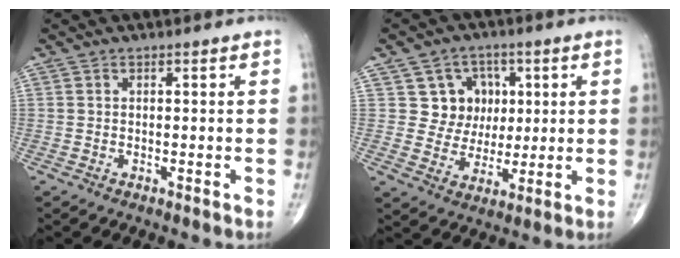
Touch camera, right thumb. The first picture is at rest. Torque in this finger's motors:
{"motor_torque": [-0.51, 0.67, 0.01, 0.07, 0.08]}